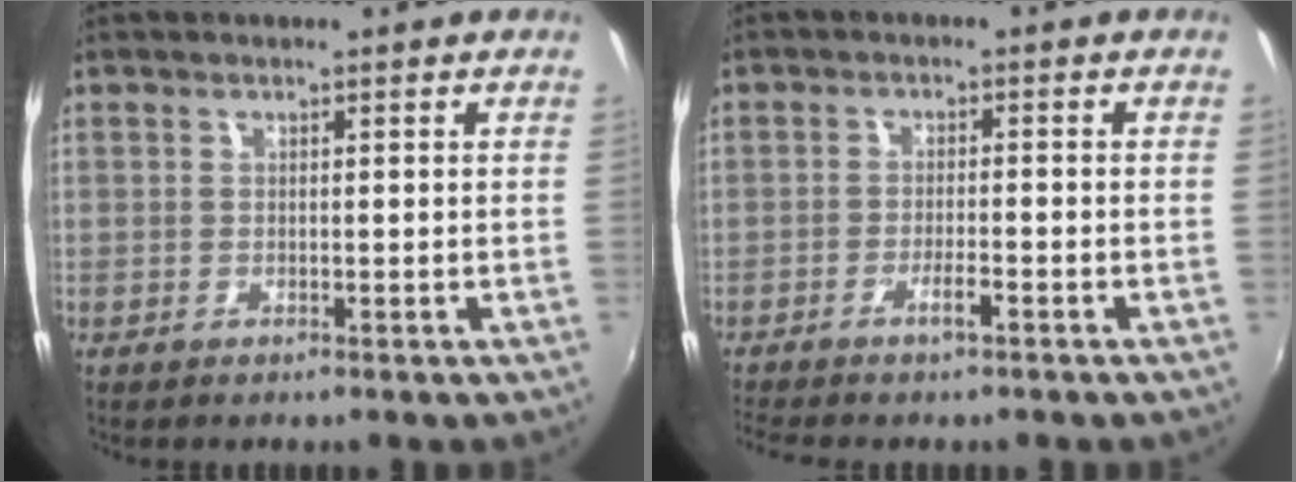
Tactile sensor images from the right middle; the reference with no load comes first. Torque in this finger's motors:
{"motor_torque": [1.09, -1.05, 0.17, 0.05]}